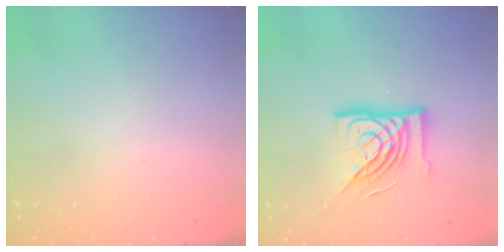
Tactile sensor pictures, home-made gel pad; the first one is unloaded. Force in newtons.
{"total": 15.7, "press": 15.7, "slide": 1.5}